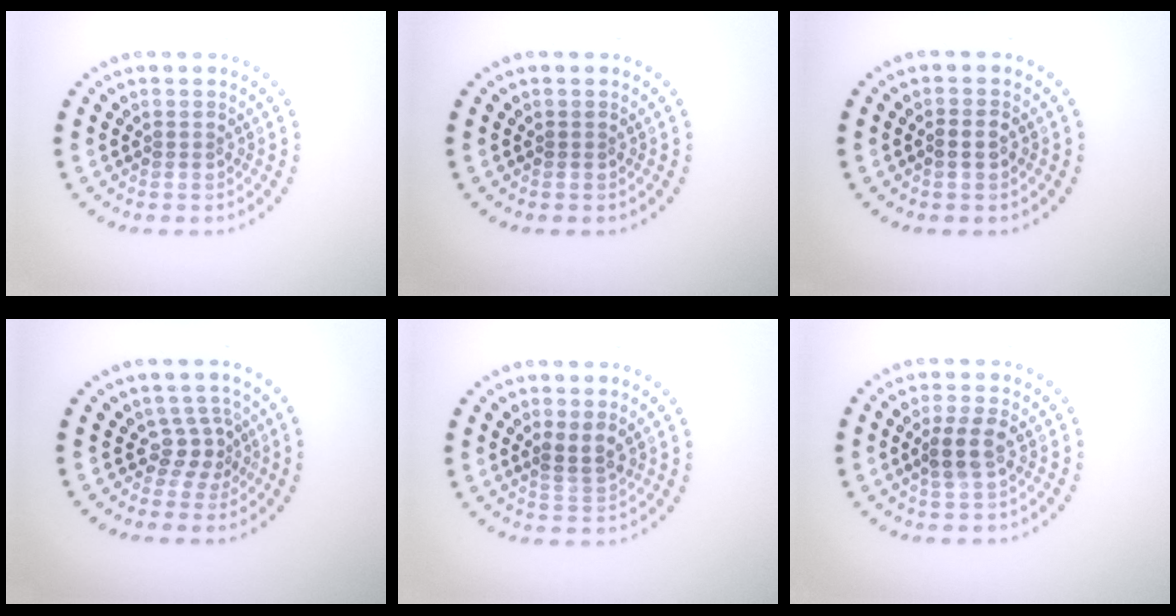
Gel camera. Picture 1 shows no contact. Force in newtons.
{"total": 0.0}
{"total": 1.1, "press": 1.1, "slide": 0.3}
{"total": 2.4, "press": 1.6, "slide": 1.7}
{"total": 2.0, "press": 1.8, "slide": 0.8}
{"total": 2.6, "press": 2.5, "slide": 0.9}